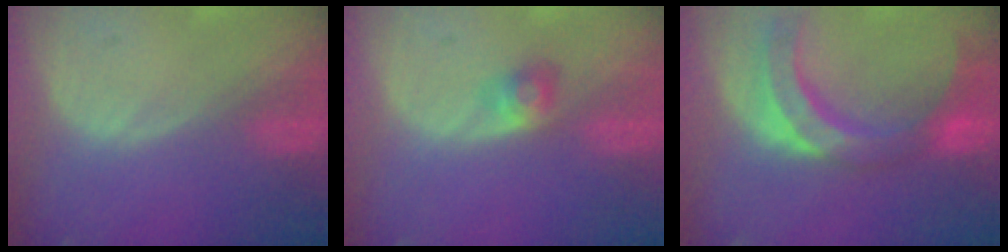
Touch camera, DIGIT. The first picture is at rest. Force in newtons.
{"total": 2.6, "press": 2.4, "slide": 0.9}
{"total": 9.8, "press": 9.4, "slide": 2.9}